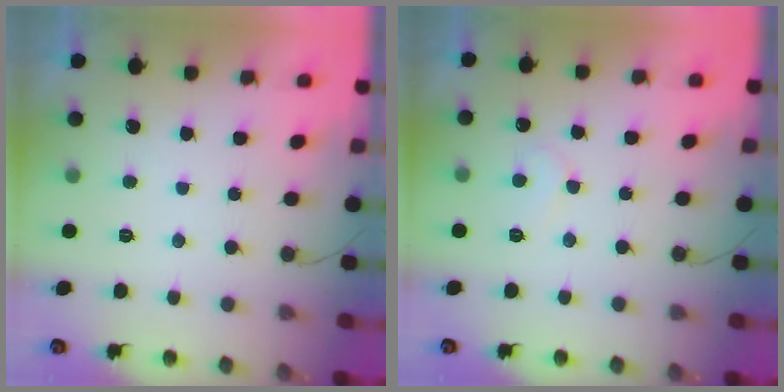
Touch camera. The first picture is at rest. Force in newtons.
{"total": 5.9, "press": 5.9, "slide": 0.4}